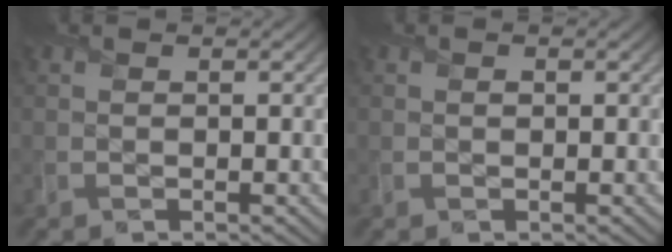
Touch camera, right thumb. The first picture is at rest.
{"total": 0.0}